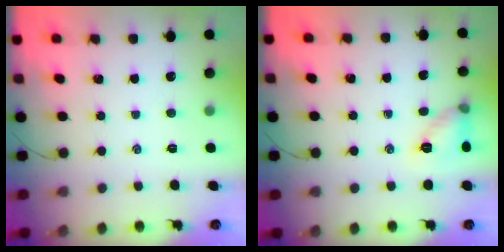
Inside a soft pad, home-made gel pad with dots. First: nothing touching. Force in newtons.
{"total": 8.8, "press": 8.7, "slide": 1.3}